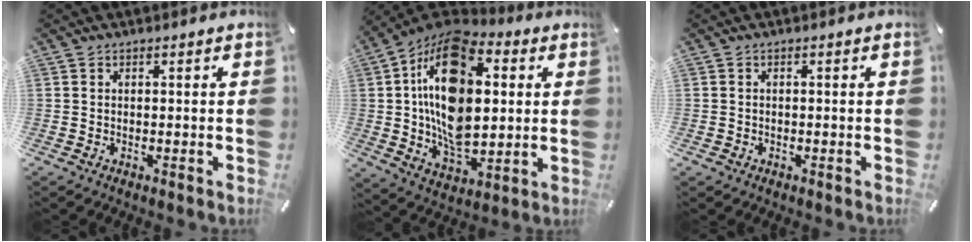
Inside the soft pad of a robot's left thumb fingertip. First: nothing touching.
{"total": 21.9, "force": [4.4, 13.9, 16.3], "torque": [-0.317, -0.015, 0.070]}
{"total": 0.9, "force": [-0.5, 0.8, 0.0], "torque": [-0.001, 0.005, -0.013]}